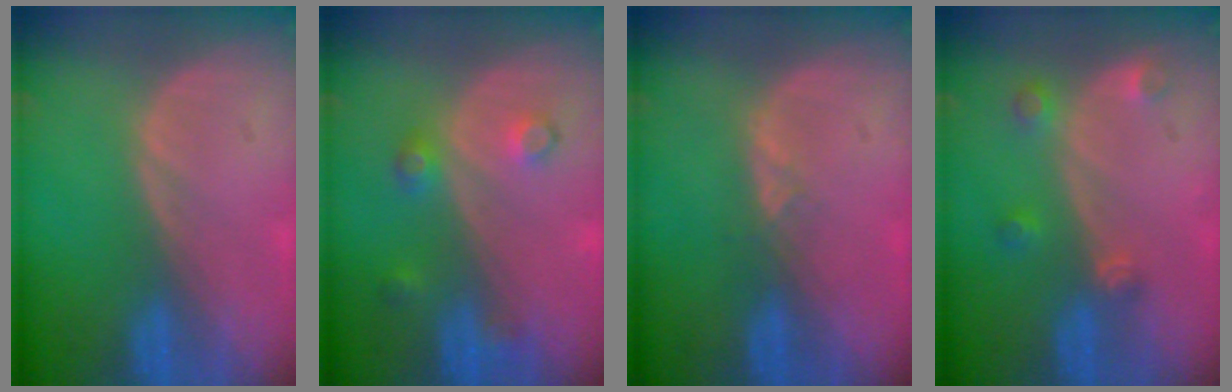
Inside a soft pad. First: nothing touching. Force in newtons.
{"total": 3.7, "press": 3.4, "slide": 1.5}
{"total": 1.4, "press": 1.2, "slide": 0.8}
{"total": 2.7, "press": 2.7, "slide": 0.3}